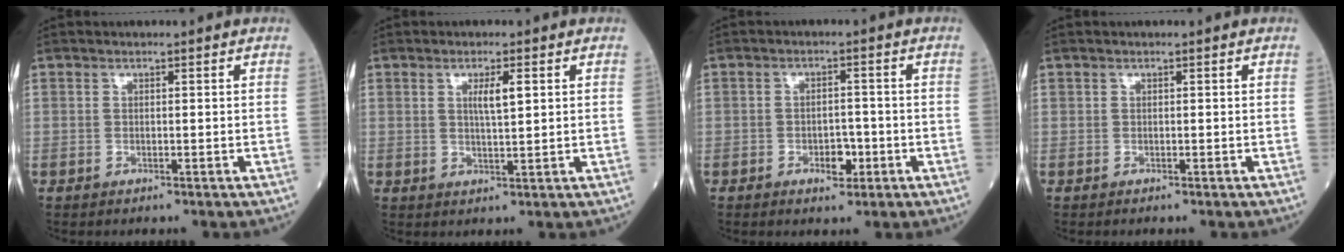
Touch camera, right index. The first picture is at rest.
{"total": 3.1, "force": [1.1, 0.4, 2.9], "torque": [-0.054, 0.000, 0.018]}
{"total": 3.4, "force": [-1.5, 1.8, 2.4], "torque": [-0.031, 0.005, -0.019]}
{"total": 0.0}